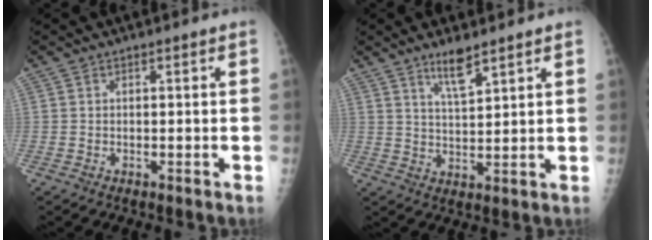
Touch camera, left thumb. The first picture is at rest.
{"total": 5.4, "force": [3.9, 1.1, 3.6], "torque": [-0.061, -0.029, 0.074]}